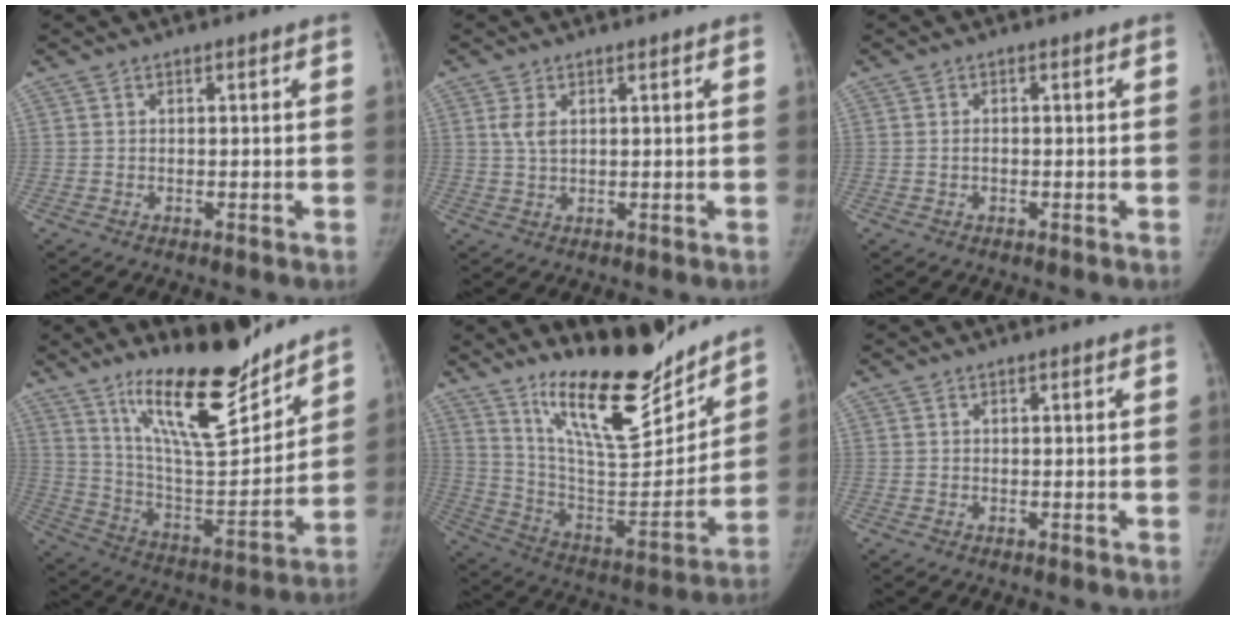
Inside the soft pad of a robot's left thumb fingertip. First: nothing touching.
{"total": 2.8, "force": [1.1, 1.6, 2.0], "torque": [-0.035, -0.004, 0.027]}
{"total": 0.7, "force": [-0.3, 0.4, 0.5], "torque": [-0.009, 0.002, -0.004]}
{"total": 21.5, "force": [15.8, 5.7, 13.5], "torque": [-0.180, -0.104, 0.271]}
{"total": 21.8, "force": [16.8, 6.5, 12.2], "torque": [-0.148, -0.120, 0.285]}
{"total": 0.0}